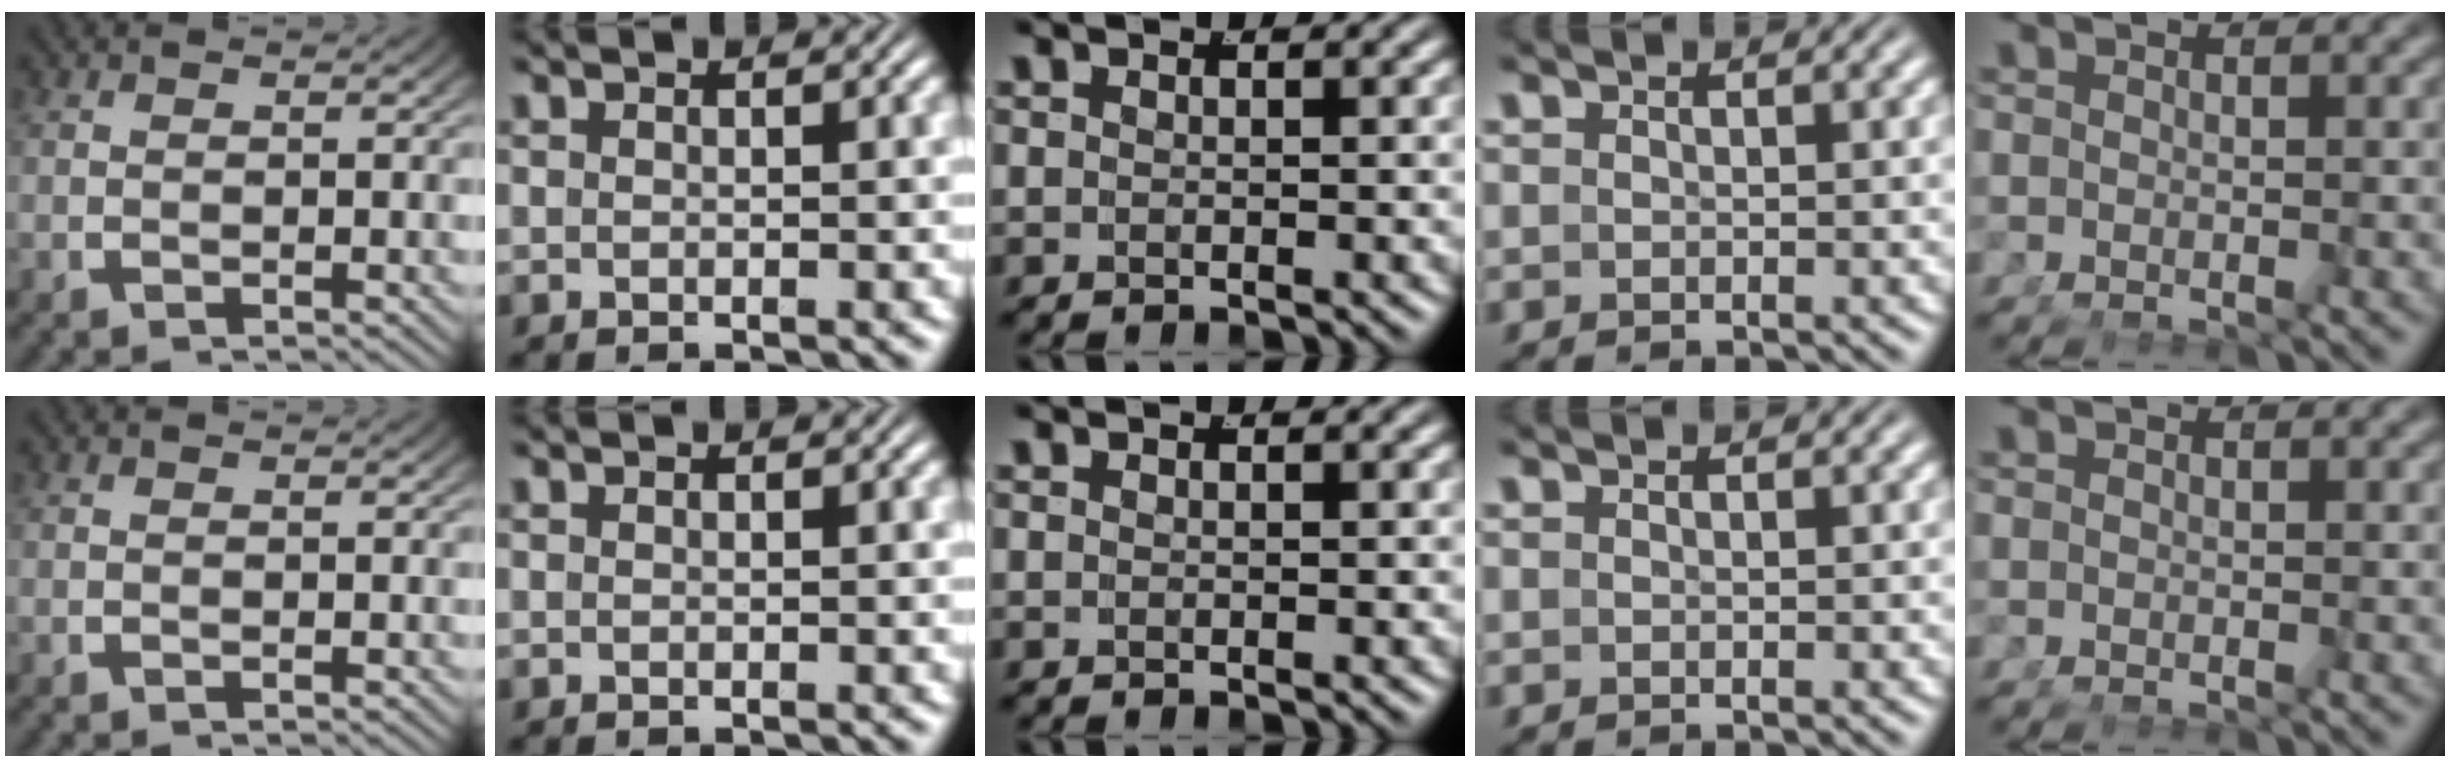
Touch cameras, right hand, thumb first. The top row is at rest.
{}